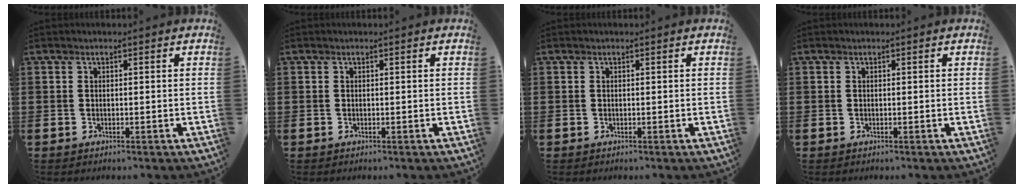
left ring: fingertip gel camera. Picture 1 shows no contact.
{"total": 0.0}
{"total": 0.0}
{"total": 0.0}